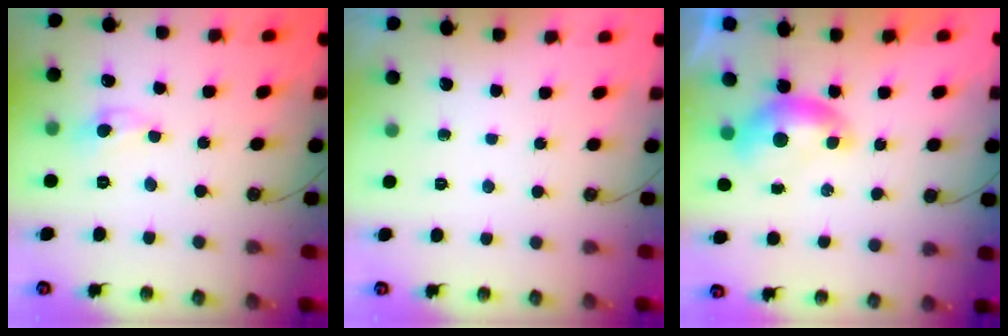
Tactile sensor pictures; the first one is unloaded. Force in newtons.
{"total": 0.0}
{"total": 0.0}